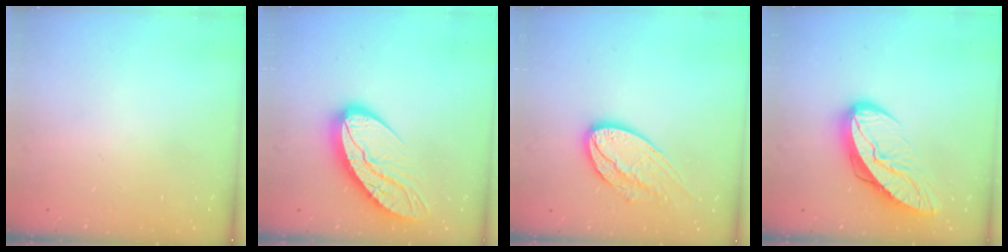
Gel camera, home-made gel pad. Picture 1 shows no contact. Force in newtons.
{"total": 13.2, "press": 13.1, "slide": 1.2}
{"total": 15.6, "press": 15.5, "slide": 1.3}
{"total": 12.0, "press": 11.9, "slide": 1.1}